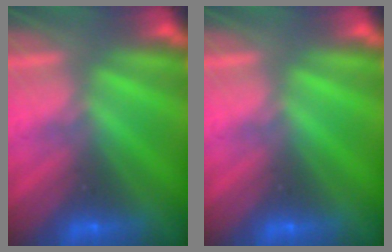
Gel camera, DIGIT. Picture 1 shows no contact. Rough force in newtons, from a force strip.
{"total": 0.0}